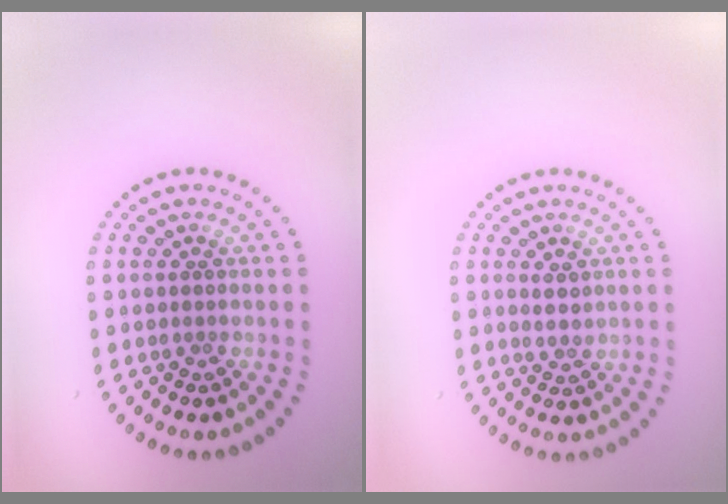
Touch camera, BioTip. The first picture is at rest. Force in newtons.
{"total": 1.4, "press": 1.2, "slide": 0.6}